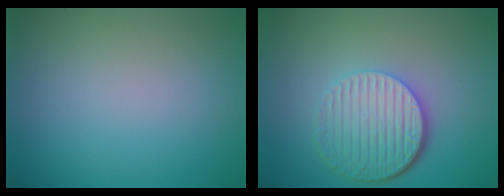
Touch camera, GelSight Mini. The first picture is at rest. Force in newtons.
{"total": 5.9, "press": 4.2, "slide": 4.1}